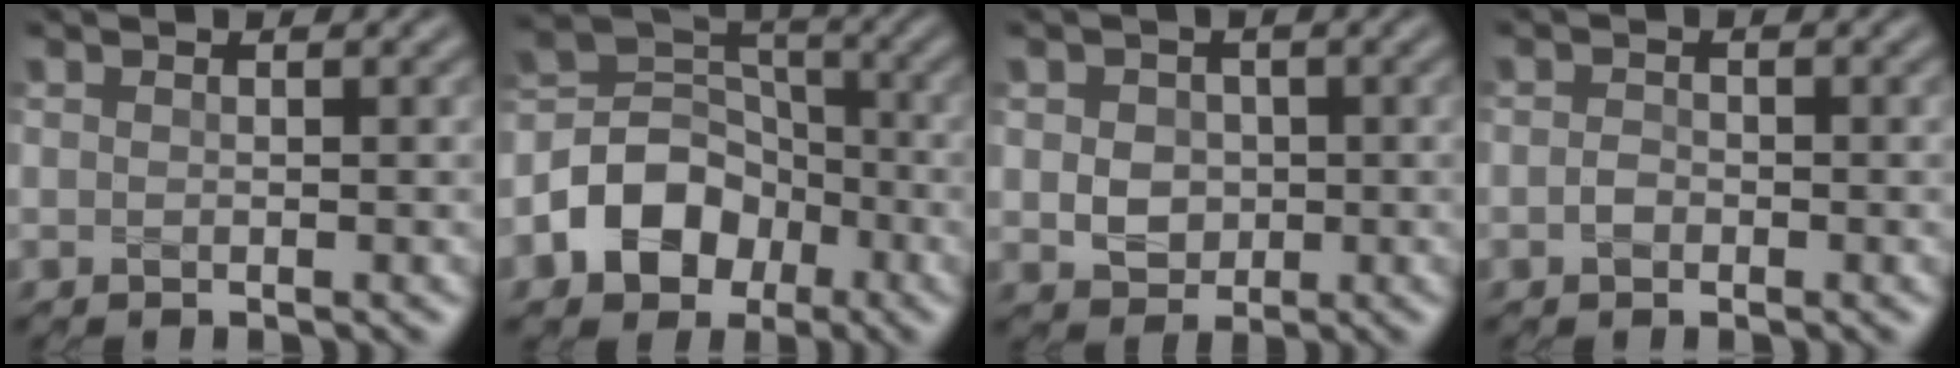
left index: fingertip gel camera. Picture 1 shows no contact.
{"total": 7.3, "force": [-3.2, 5.5, 3.4], "torque": [-0.050, 0.005, -0.071]}
{"total": 3.2, "force": [0.1, 2.8, 1.7], "torque": [-0.028, -0.004, -0.001]}
{"total": 1.1, "force": [-0.4, 0.8, 0.5], "torque": [-0.012, 0.000, -0.011]}